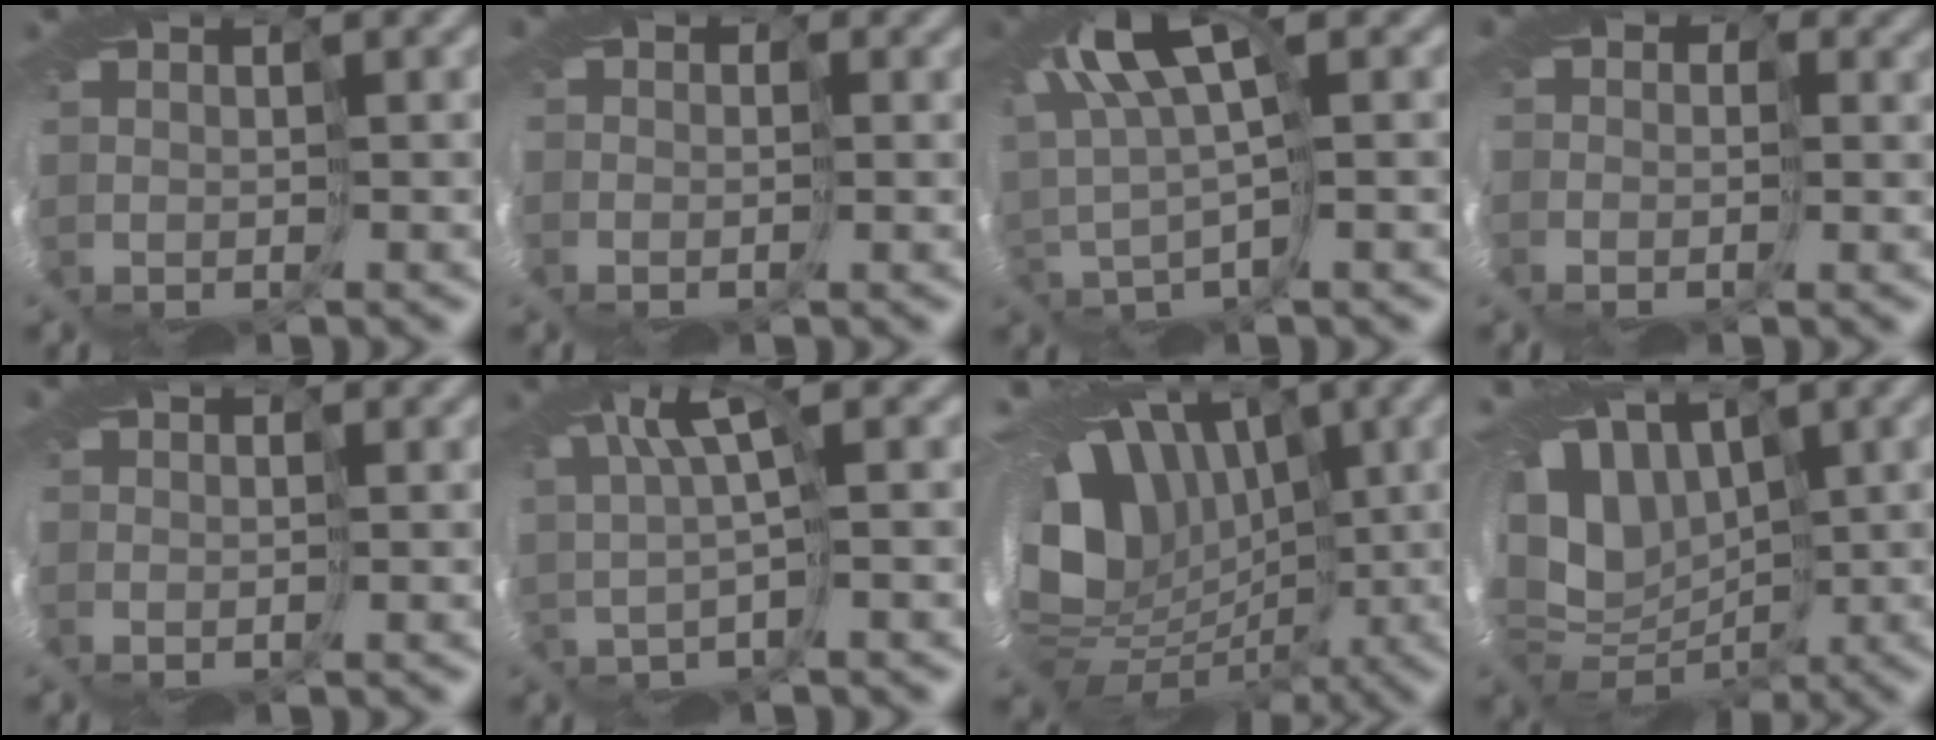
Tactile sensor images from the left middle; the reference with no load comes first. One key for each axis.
{"total": 7.4, "fx": 0.5, "fy": 6.0, "fz": 4.3, "tx": -0.064, "ty": 0.005, "tz": -0.019}
{"total": 6.3, "fx": 1.9, "fy": 2.3, "fz": 5.5, "tx": -0.134, "ty": 0.013, "tz": 0.031}
{"total": 9.7, "fx": 1.2, "fy": 7.6, "fz": 5.9, "tx": -0.092, "ty": 0.009, "tz": -0.018}
{"total": 3.5, "fx": 0.3, "fy": 2.9, "fz": 2.0, "tx": -0.040, "ty": 0.005, "tz": 0.008}
{"total": 3.0, "fx": 0.8, "fy": 0.3, "fz": 2.9, "tx": -0.062, "ty": 0.005, "tz": 0.012}
{"total": 17.7, "fx": 0.9, "fy": 14.1, "fz": 10.6, "tx": -0.172, "ty": 0.011, "tz": -0.013}
{"total": 12.1, "fx": 2.6, "fy": 9.1, "fz": 7.6, "tx": -0.142, "ty": 0.012, "tz": 0.034}